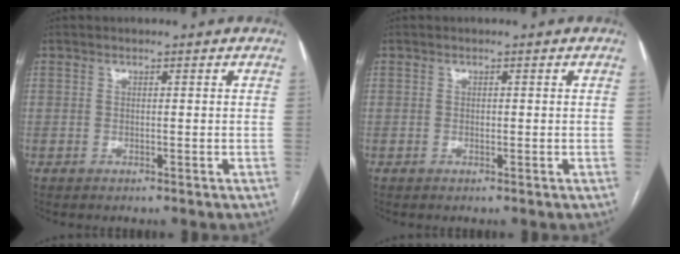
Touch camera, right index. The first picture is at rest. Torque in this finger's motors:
{"motor_torque": [0.19, -0.05, 0.07, 0.02]}